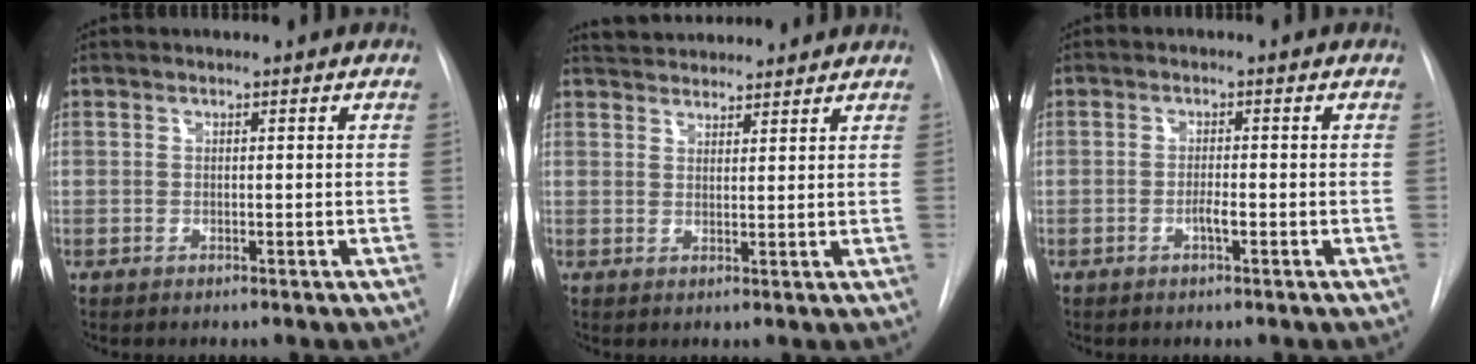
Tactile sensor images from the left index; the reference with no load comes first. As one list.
[{"total": 8.4, "force": [8.0, 1.8, 2.0], "torque": [-0.032, 0.027, 0.116]}, {"total": 1.7, "force": [-0.9, 0.1, 1.4], "torque": [-0.026, -0.004, -0.017]}]